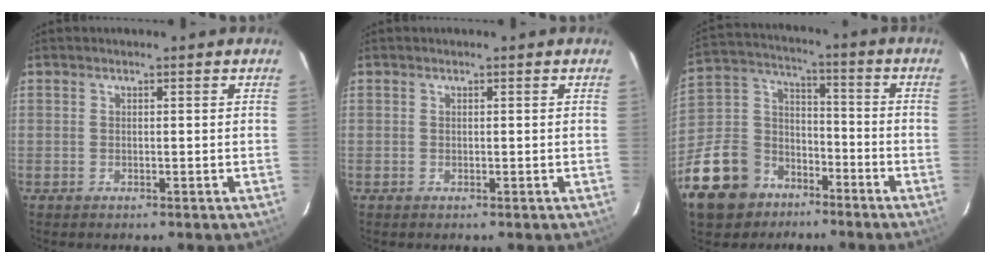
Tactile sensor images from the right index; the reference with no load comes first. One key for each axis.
{"total": 0.0}
{"total": 17.1, "fx": -10.9, "fy": 11.9, "fz": 5.8, "tx": -0.161, "ty": 0.044, "tz": -0.171}